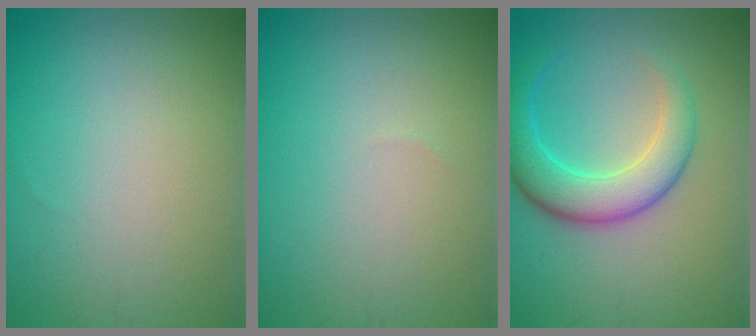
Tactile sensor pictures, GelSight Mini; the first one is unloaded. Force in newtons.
{"total": 0.0}
{"total": 5.4, "press": 5.4, "slide": 0.1}